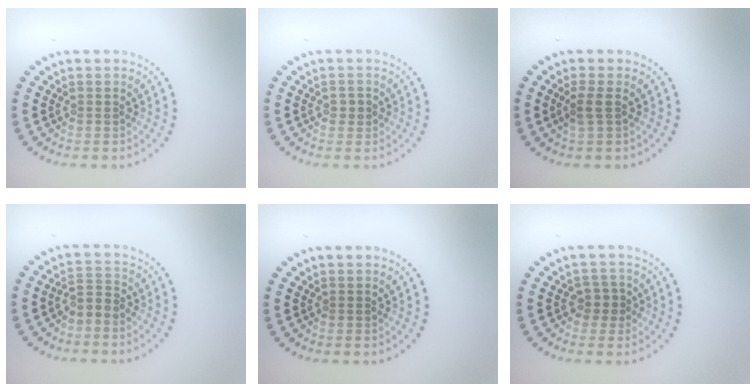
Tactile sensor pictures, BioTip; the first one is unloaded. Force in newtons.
{"total": 0.9, "press": 0.9, "slide": 0.1}
{"total": 1.3, "press": 1.2, "slide": 0.6}
{"total": 1.8, "press": 1.4, "slide": 1.2}
{"total": 0.0}
{"total": 1.6, "press": 1.4, "slide": 0.9}